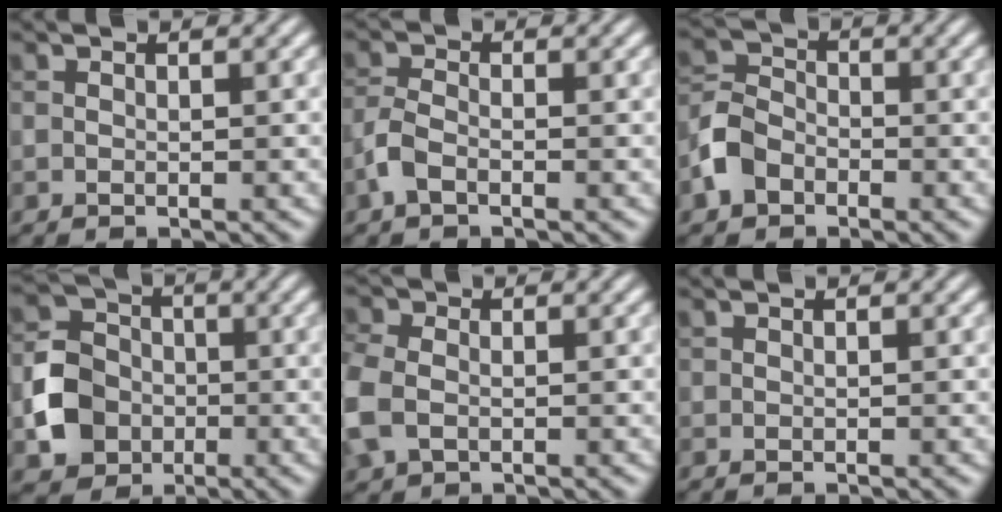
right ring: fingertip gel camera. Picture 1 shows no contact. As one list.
[{"total": 2.4, "force": [-1.3, 1.1, 1.6], "torque": [-0.039, 0.003, -0.035]}, {"total": 4.0, "force": [-2.2, 2.9, 1.8], "torque": [-0.042, 0.005, -0.053]}, {"total": 5.7, "force": [-1.6, 4.9, 2.4], "torque": [-0.046, 0.004, -0.039]}, {"total": 4.5, "force": [-0.9, 3.4, 2.8], "torque": [-0.091, -0.002, -0.027]}, {"total": 0.0}]